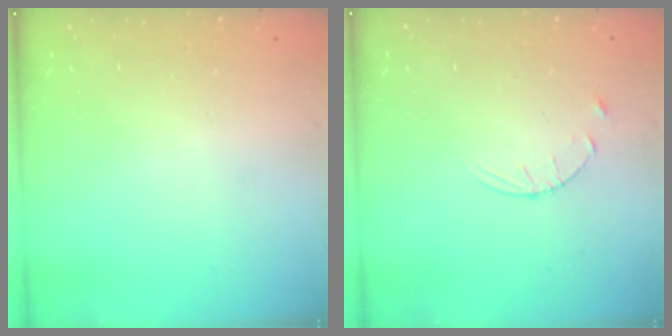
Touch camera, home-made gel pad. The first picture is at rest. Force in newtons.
{"total": 4.9, "press": 4.9, "slide": 0.6}